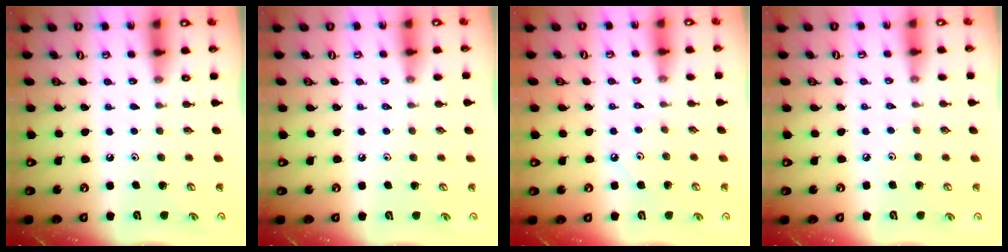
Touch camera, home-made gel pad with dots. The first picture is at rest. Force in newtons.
{"total": 1.9, "press": 1.8, "slide": 0.3}
{"total": 2.2, "press": 2.2, "slide": 0.3}
{"total": 2.1, "press": 2.0, "slide": 0.4}